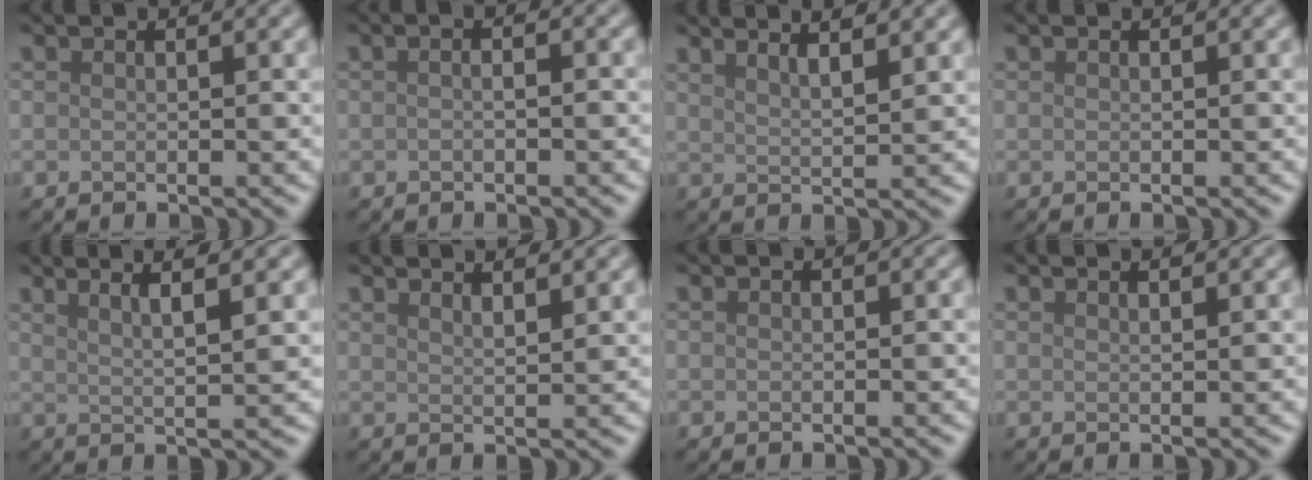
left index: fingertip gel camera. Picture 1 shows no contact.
{"total": 2.2, "force": [0.4, 1.1, 1.9], "torque": [-0.008, 0.007, -0.019]}
{"total": 4.6, "force": [3.3, 1.4, 2.9], "torque": [-0.014, 0.025, 0.020]}
{"total": 0.0}
{"total": 4.6, "force": [2.6, 0.8, 3.7], "torque": [-0.050, 0.013, 0.028]}
{"total": 3.3, "force": [2.7, 1.0, 1.7], "torque": [0.003, 0.013, 0.016]}
{"total": 0.0}
{"total": 1.6, "force": [1.2, 0.5, 0.9], "torque": [-0.001, 0.002, 0.001]}